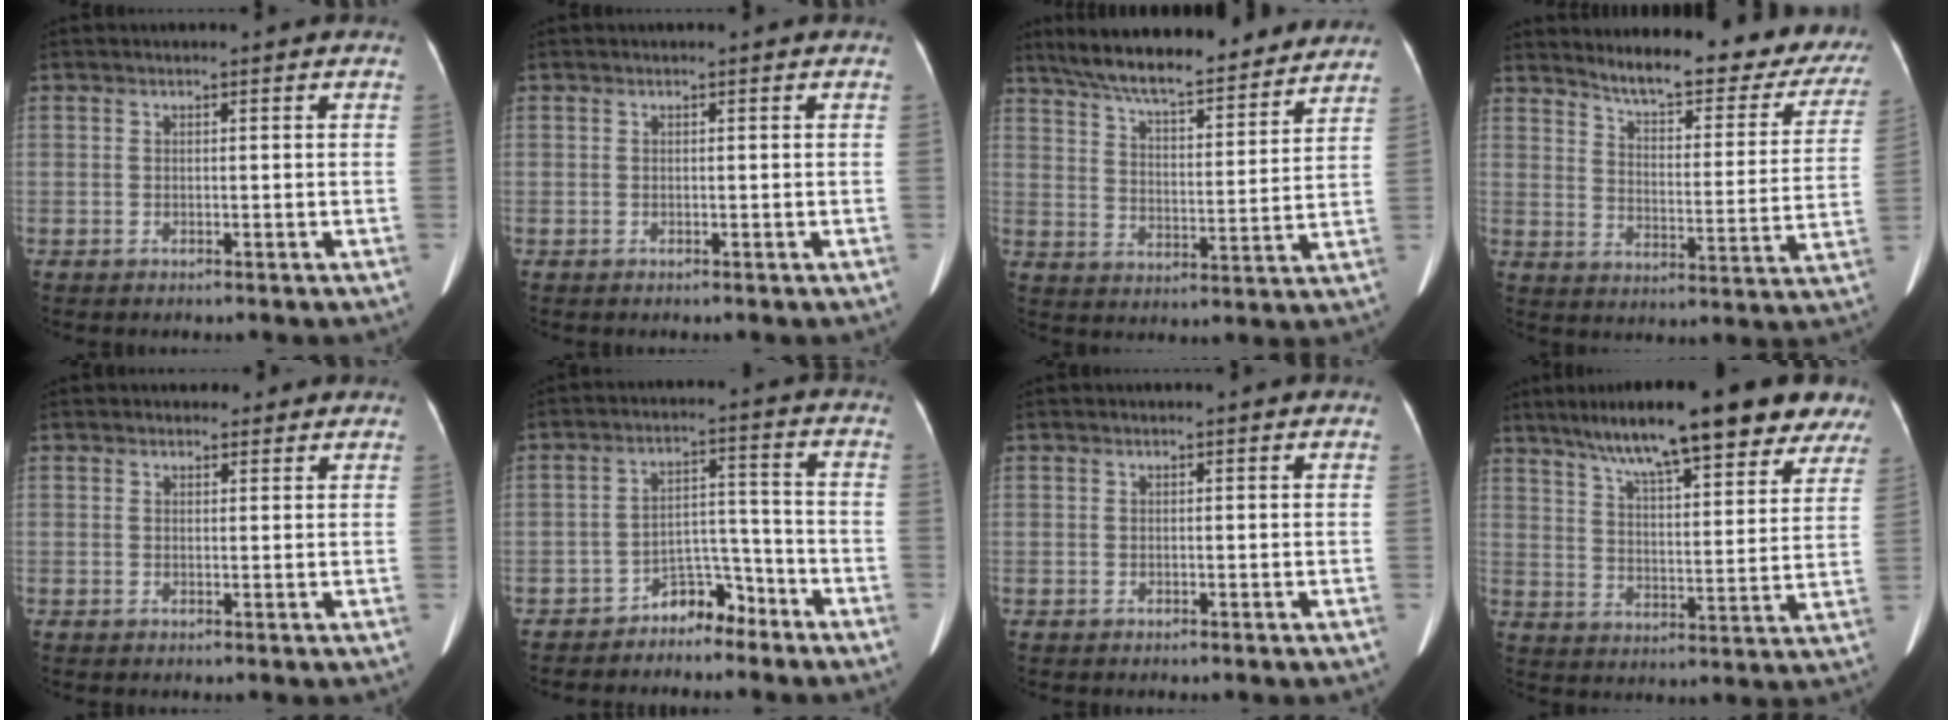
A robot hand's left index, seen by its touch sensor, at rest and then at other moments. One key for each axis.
{"total": 0.0}
{"total": 20.5, "fx": 18.0, "fy": 3.0, "fz": 9.4, "tx": -0.154, "ty": 0.018, "tz": 0.257}
{"total": 21.1, "fx": 18.7, "fy": 4.7, "fz": 8.6, "tx": -0.103, "ty": -0.044, "tz": 0.227}
{"total": 1.7, "fx": 1.2, "fy": 1.2, "fz": 0.0, "tx": 0.005, "ty": 0.003, "tz": 0.009}
{"total": 5.3, "fx": -4.6, "fy": 2.3, "fz": 1.5, "tx": -0.020, "ty": 0.022, "tz": -0.074}
{"total": 0.0}
{"total": 21.6, "fx": 16.6, "fy": 4.2, "fz": 13.1, "tx": -0.196, "ty": 0.033, "tz": 0.226}